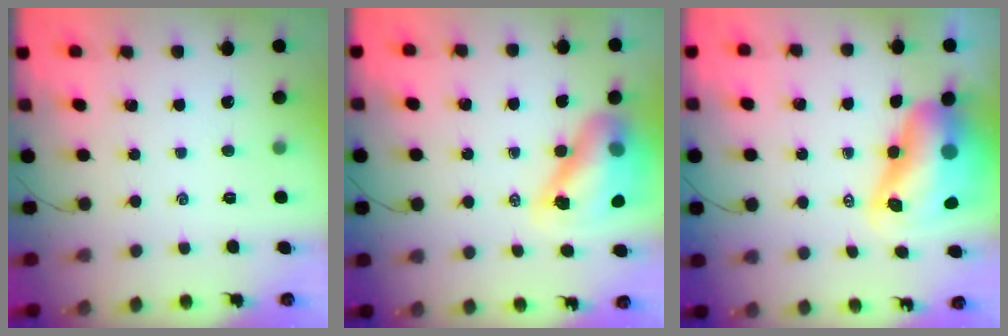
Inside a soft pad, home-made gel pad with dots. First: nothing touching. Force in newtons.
{"total": 14.1, "press": 13.5, "slide": 3.9}
{"total": 13.9, "press": 13.3, "slide": 4.0}